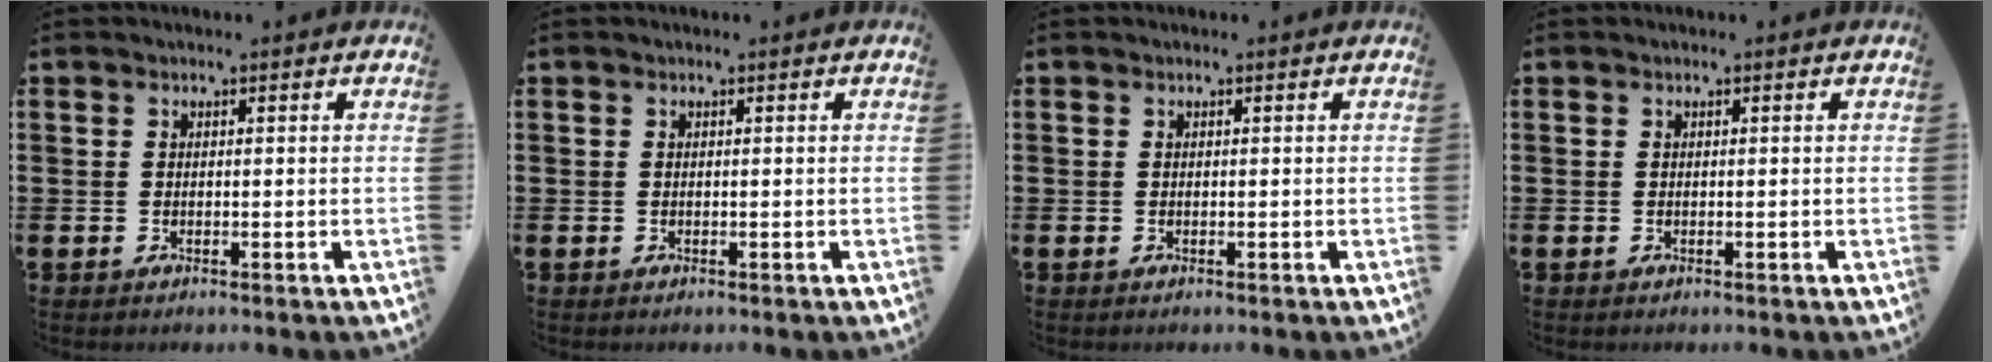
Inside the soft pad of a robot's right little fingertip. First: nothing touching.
{"total": 0.0}
{"total": 0.0}
{"total": 0.0}